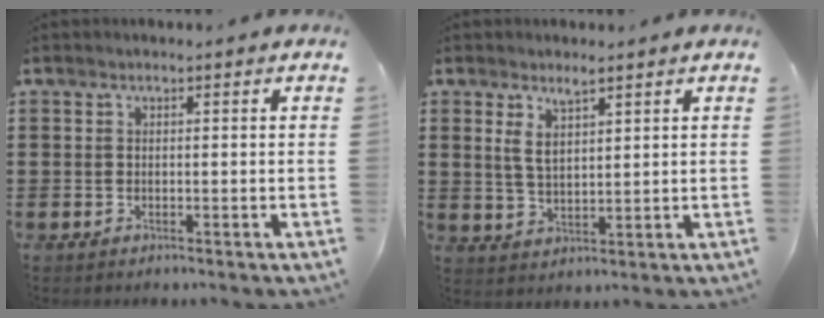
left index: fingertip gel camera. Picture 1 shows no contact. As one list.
[{"total": 4.0, "force": [2.5, 1.4, 2.8], "torque": [-0.060, 0.003, 0.044]}]